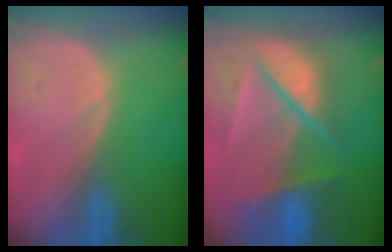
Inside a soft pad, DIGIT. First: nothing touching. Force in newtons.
{"total": 9.8, "press": 8.4, "slide": 5.1}